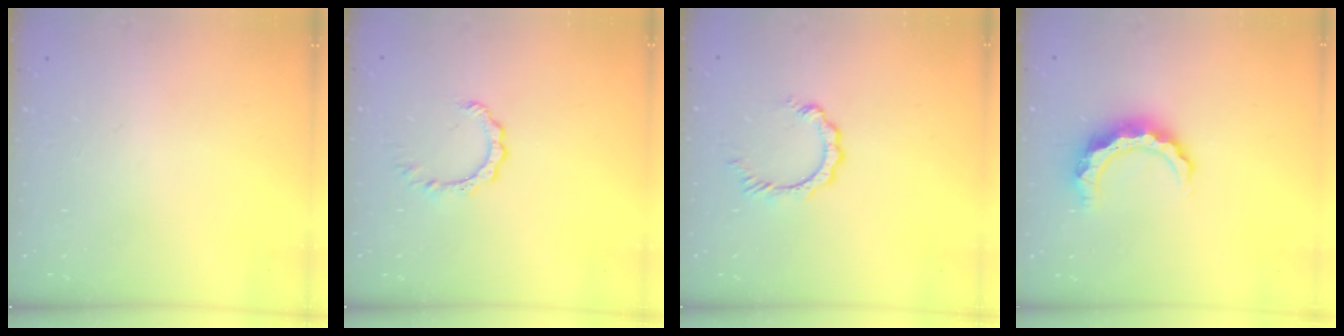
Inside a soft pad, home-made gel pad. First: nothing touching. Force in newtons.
{"total": 4.1, "press": 4.1, "slide": 0.3}
{"total": 3.4, "press": 3.4, "slide": 0.5}
{"total": 8.4, "press": 8.3, "slide": 0.8}